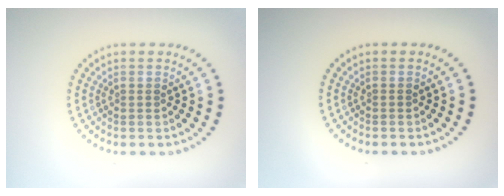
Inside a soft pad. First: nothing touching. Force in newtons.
{"total": 0.0}